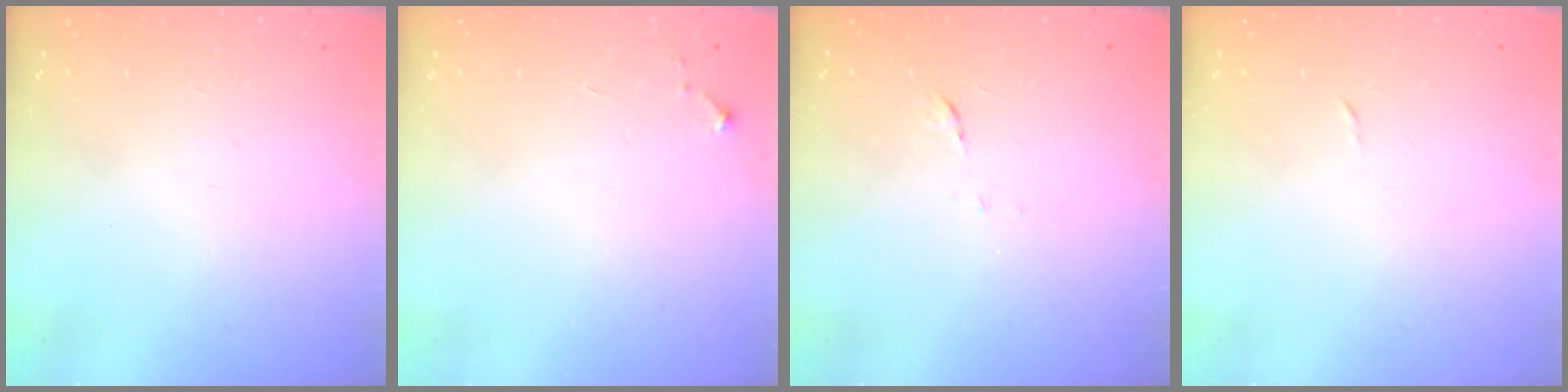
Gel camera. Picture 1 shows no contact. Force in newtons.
{"total": 2.6, "press": 2.6, "slide": 0.4}
{"total": 5.5, "press": 5.4, "slide": 0.4}
{"total": 2.3, "press": 2.3, "slide": 0.4}